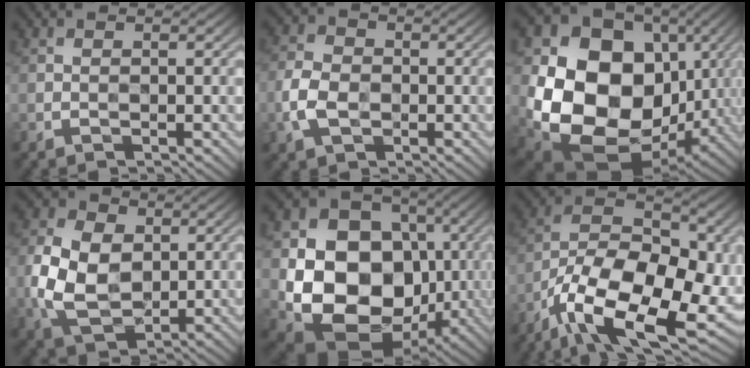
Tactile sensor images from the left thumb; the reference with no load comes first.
{"total": 5.4, "force": [-1.8, 3.9, 3.3], "torque": [-0.089, 0.000, -0.040]}
{"total": 17.7, "force": [0.4, 14.2, 10.5], "torque": [-0.227, -0.037, 0.028]}
{"total": 10.2, "force": [0.0, 7.4, 7.1], "torque": [-0.185, 0.008, -0.003]}
{"total": 15.0, "force": [-1.4, 12.1, 8.8], "torque": [-0.162, -0.032, -0.023]}
{"total": 17.8, "force": [-9.1, 8.9, 12.5], "torque": [-0.223, -0.013, -0.161]}